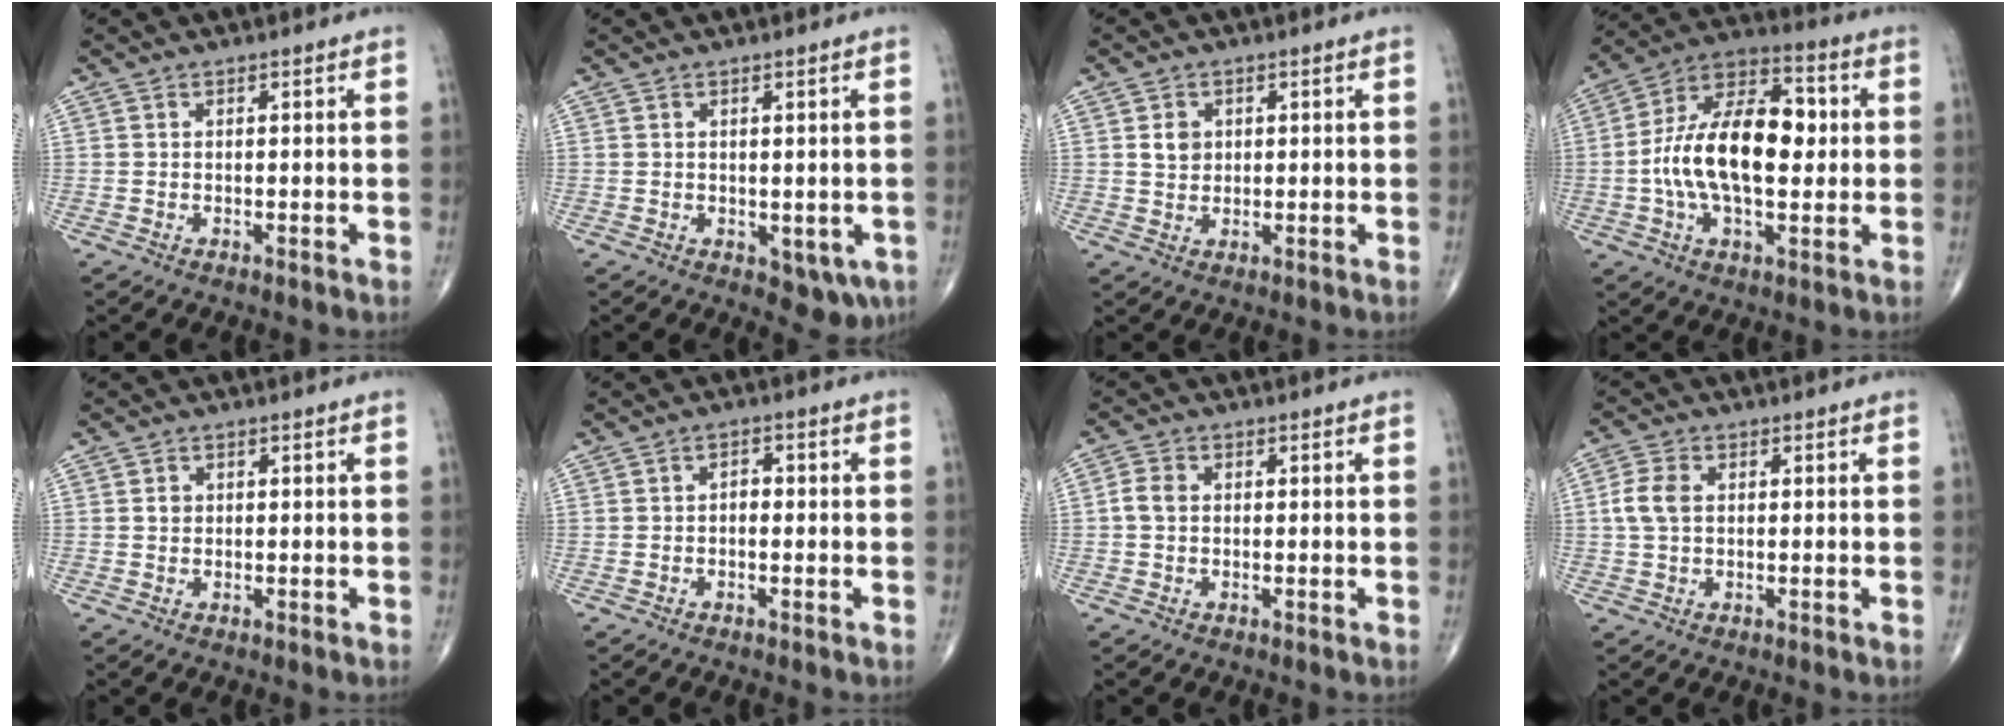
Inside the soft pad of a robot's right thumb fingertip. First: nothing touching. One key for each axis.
{"total": 4.5, "fx": -0.9, "fy": 2.6, "fz": 3.5, "tx": -0.024, "ty": -0.008, "tz": -0.002}
{"total": 3.1, "fx": 0.8, "fy": 2.6, "fz": 1.6, "tx": -0.013, "ty": -0.003, "tz": 0.015}
{"total": 19.0, "fx": 0.2, "fy": 9.9, "fz": 16.2, "tx": -0.276, "ty": 0.028, "tz": -0.003}
{"total": 1.2, "fx": 0.2, "fy": 1.0, "fz": 0.5, "tx": -0.005, "ty": 0.002, "tz": 0.004}
{"total": 1.8, "fx": -0.2, "fy": 1.2, "fz": 1.3, "tx": -0.009, "ty": 0.006, "tz": -0.009}
{"total": 2.8, "fx": 0.0, "fy": 2.1, "fz": 1.8, "tx": -0.038, "ty": 0.006, "tz": -0.005}
{"total": 4.7, "fx": 0.5, "fy": 3.1, "fz": 3.5, "tx": -0.082, "ty": 0.007, "tz": 0.006}